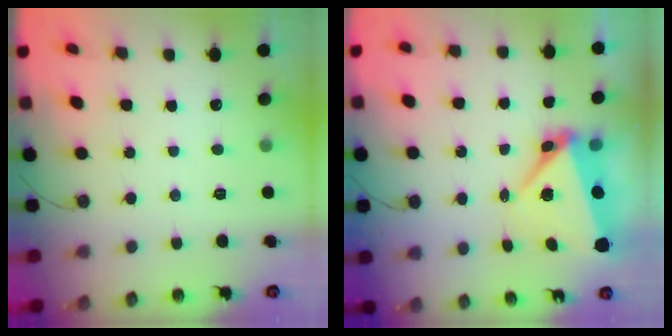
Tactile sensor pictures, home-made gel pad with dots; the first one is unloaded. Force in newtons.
{"total": 6.8, "press": 6.6, "slide": 1.7}